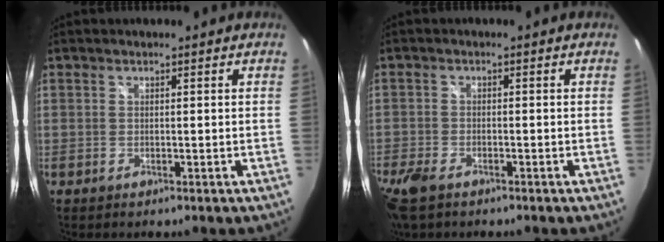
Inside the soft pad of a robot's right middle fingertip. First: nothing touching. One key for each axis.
{"total": 7.4, "fx": -5.0, "fy": 3.3, "fz": 4.3, "tx": -0.119, "ty": -0.026, "tz": -0.101}